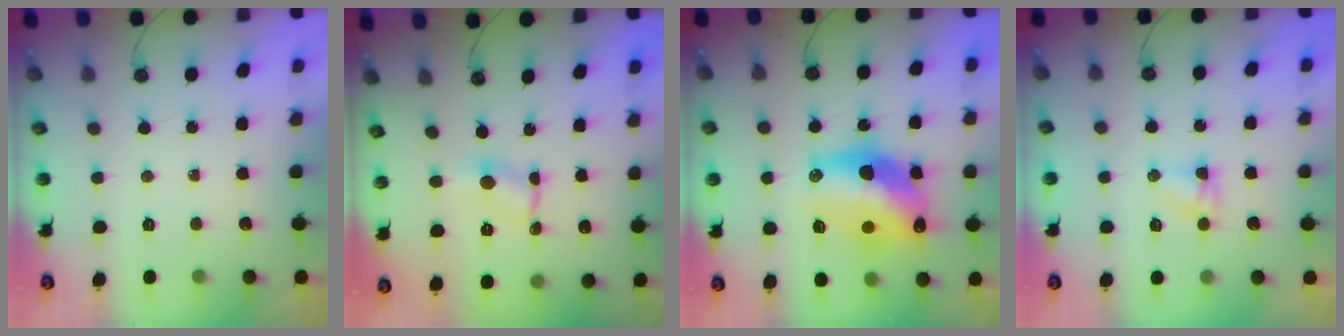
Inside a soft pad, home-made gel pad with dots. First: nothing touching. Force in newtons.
{"total": 1.9, "press": 1.9, "slide": 0.2}
{"total": 18.2, "press": 17.6, "slide": 4.5}
{"total": 3.6, "press": 3.2, "slide": 1.6}